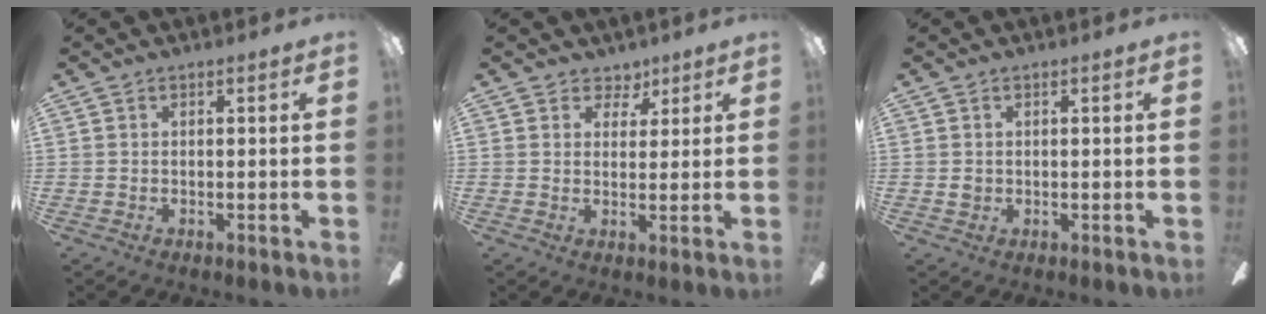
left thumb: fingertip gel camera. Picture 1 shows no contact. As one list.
[{"total": 5.0, "force": [3.4, 3.6, 0.8], "torque": [0.000, -0.017, 0.058]}, {"total": 1.2, "force": [0.4, 1.1, 0.3], "torque": [-0.008, 0.006, 0.006]}]